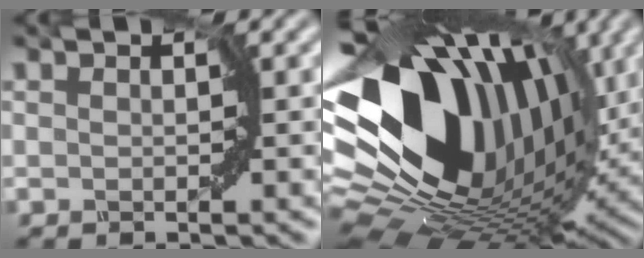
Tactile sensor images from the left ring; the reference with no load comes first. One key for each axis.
{"total": 17.6, "fx": 4.8, "fy": 11.8, "fz": 12.1, "tx": -0.247, "ty": 0.003, "tz": 0.080}